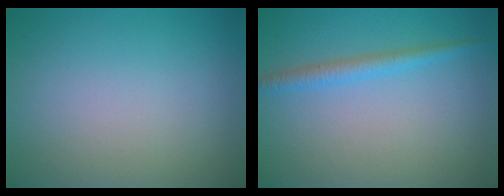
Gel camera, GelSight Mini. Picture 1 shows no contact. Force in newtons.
{"total": 1.9, "press": 1.9, "slide": 0.0}